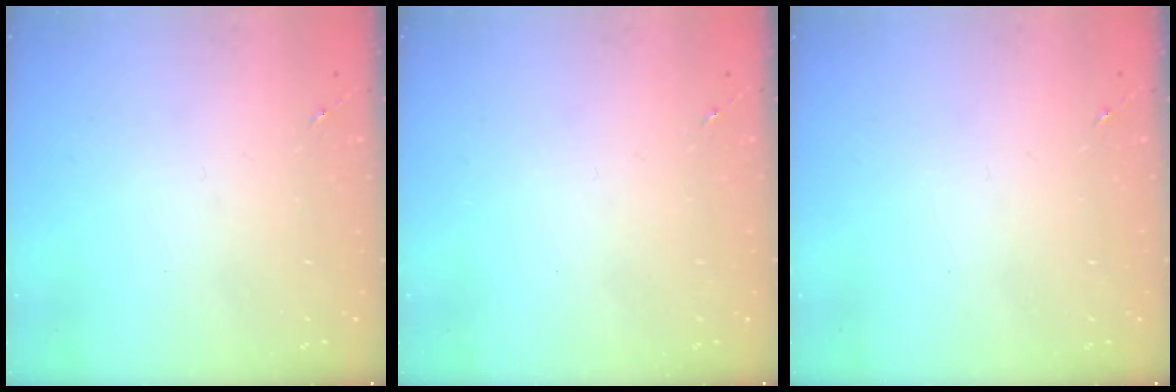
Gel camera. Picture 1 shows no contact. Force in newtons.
{"total": 0.0}
{"total": 0.0}